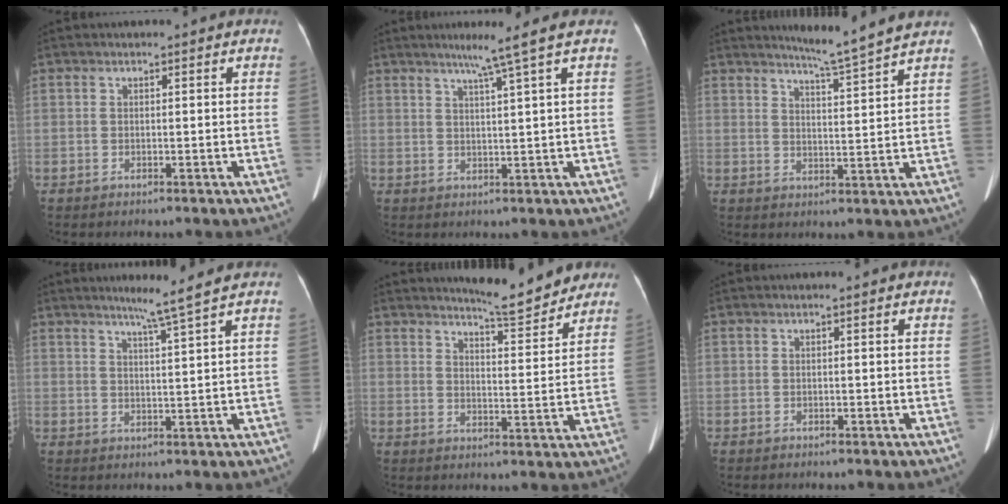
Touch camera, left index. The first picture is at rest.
{"total": 4.7, "force": [3.0, -1.8, 3.2], "torque": [-0.053, -0.004, 0.054]}
{"total": 6.6, "force": [5.9, -1.8, 2.2], "torque": [-0.043, -0.016, 0.091]}
{"total": 4.3, "force": [3.2, -1.7, 2.3], "torque": [-0.040, -0.011, 0.059]}
{"total": 8.6, "force": [8.2, 0.7, 2.5], "torque": [-0.042, -0.013, 0.109]}
{"total": 0.0}